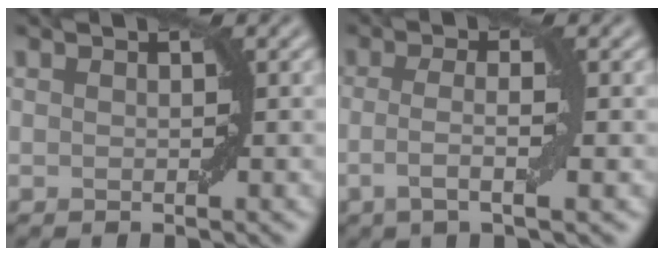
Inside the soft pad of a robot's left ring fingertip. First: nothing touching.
{"total": 3.4, "force": [-0.6, 0.7, 3.2], "torque": [-0.062, -0.004, -0.014]}